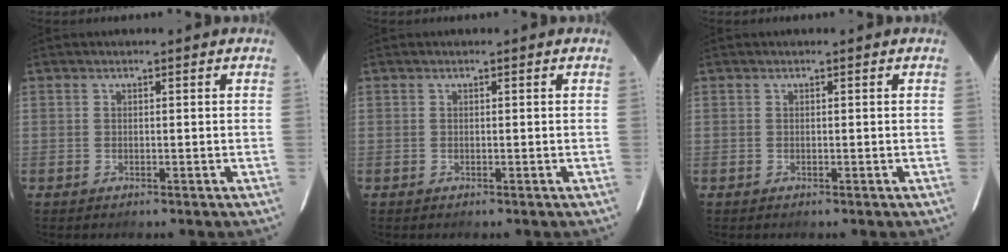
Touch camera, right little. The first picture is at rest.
{"total": 0.0}
{"total": 0.0}